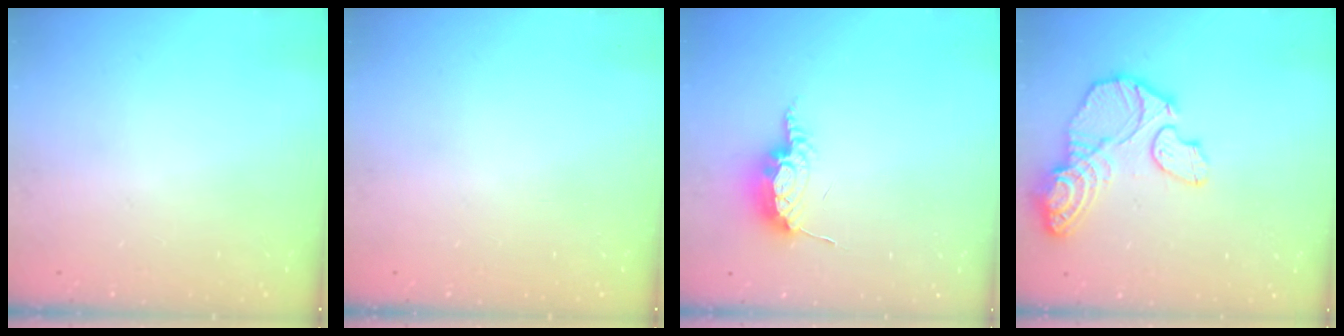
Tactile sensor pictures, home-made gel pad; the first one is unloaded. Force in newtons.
{"total": 0.0}
{"total": 8.9, "press": 8.8, "slide": 0.9}
{"total": 15.9, "press": 15.9, "slide": 1.5}